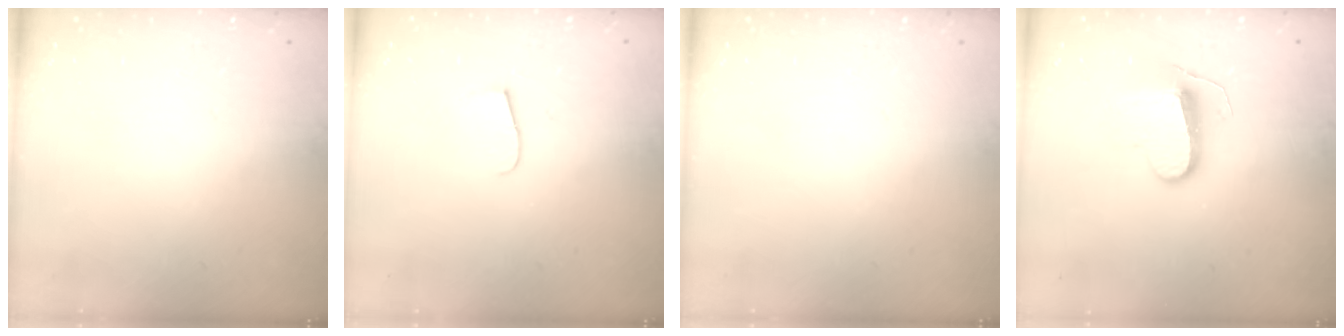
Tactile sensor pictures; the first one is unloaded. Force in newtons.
{"total": 5.5, "press": 5.5, "slide": 0.6}
{"total": 0.0}
{"total": 9.7, "press": 9.7, "slide": 0.4}